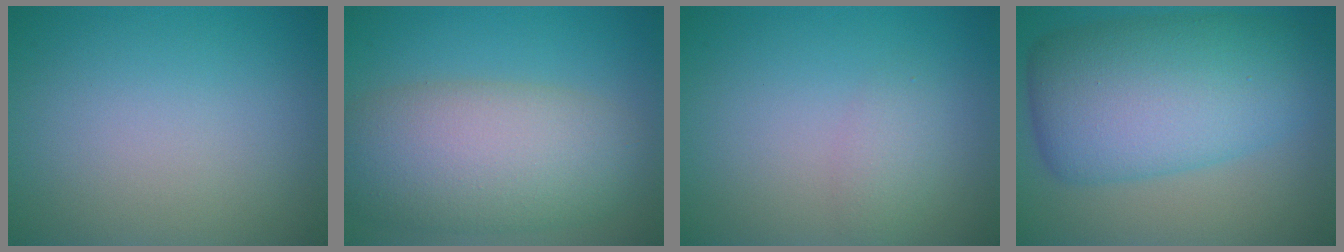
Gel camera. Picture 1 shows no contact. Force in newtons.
{"total": 9.1, "press": 9.1, "slide": 0.3}
{"total": 1.6, "press": 1.6, "slide": 0.1}
{"total": 10.6, "press": 10.6, "slide": 0.3}